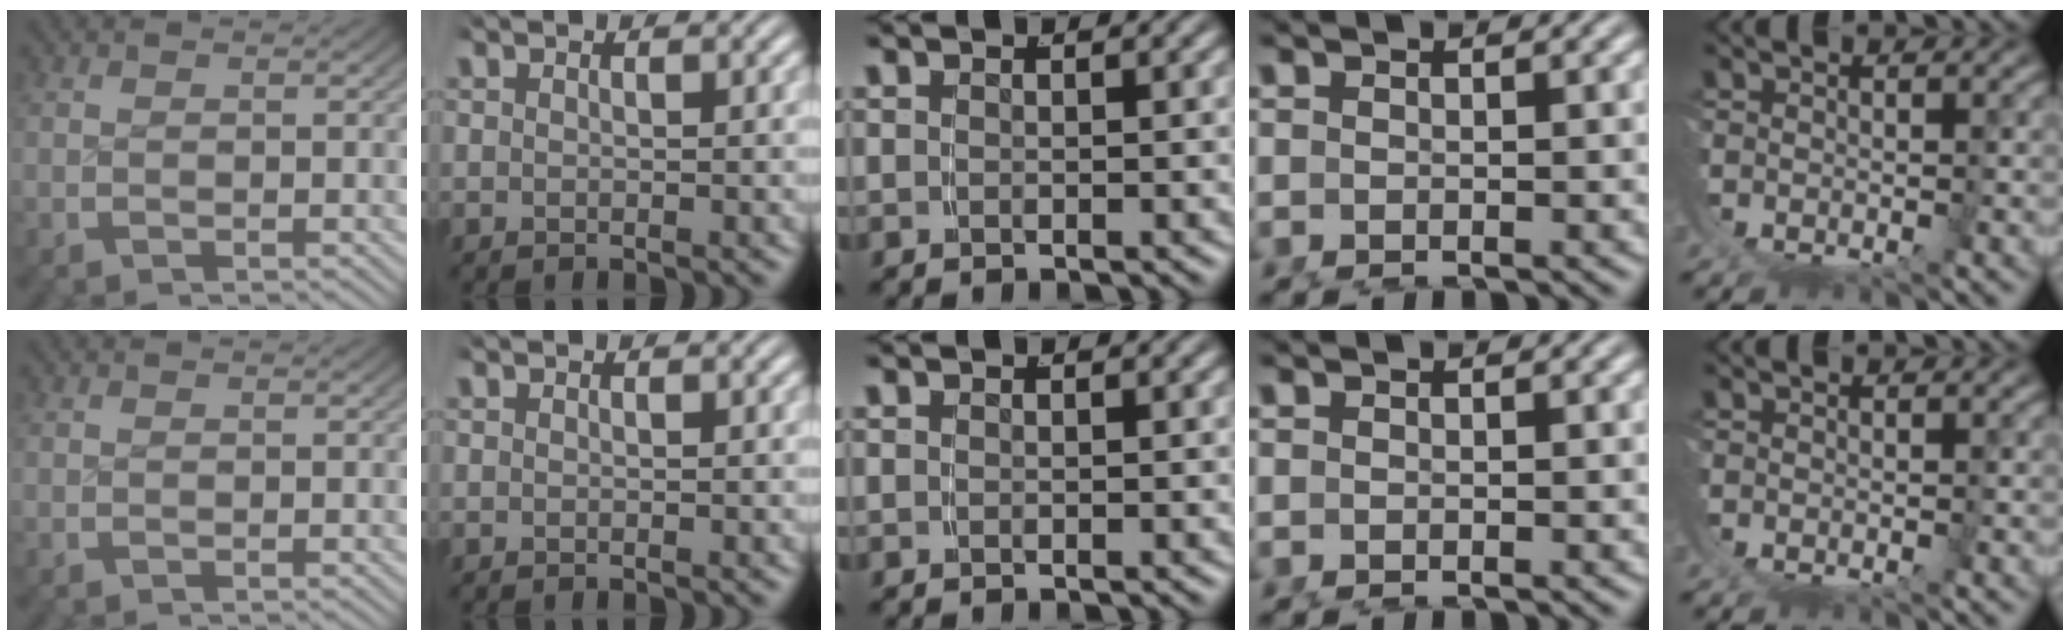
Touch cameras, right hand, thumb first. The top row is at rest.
{}